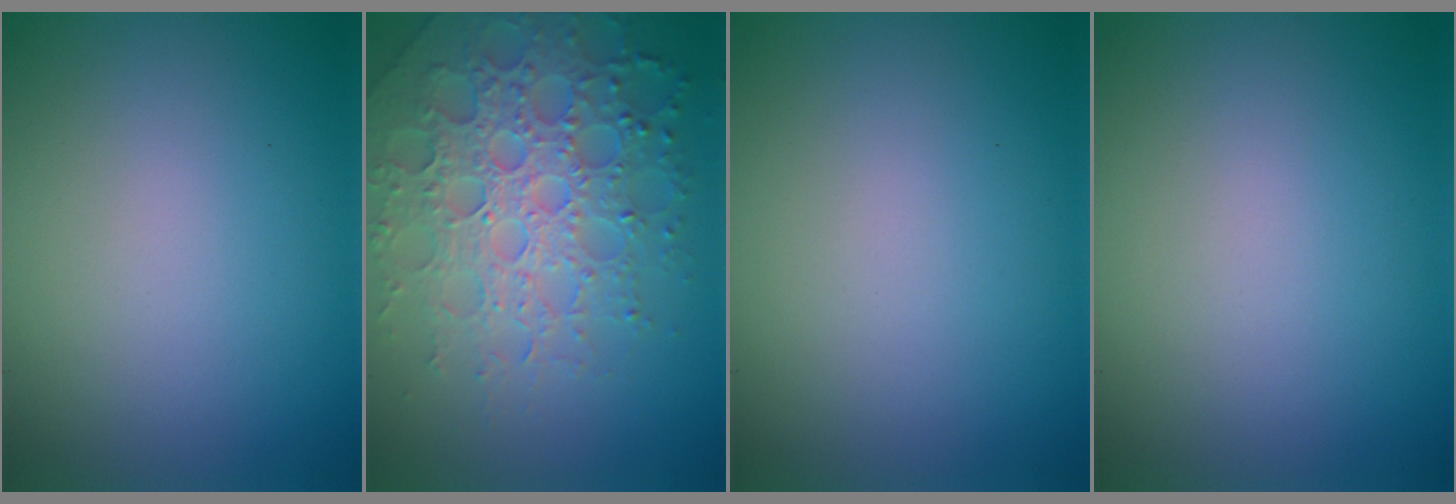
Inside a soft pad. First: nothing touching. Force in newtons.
{"total": 7.3, "press": 7.1, "slide": 1.7}
{"total": 0.0}
{"total": 0.0}